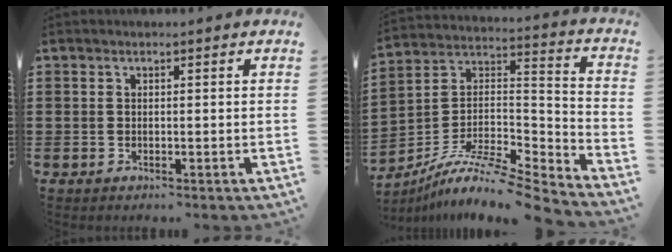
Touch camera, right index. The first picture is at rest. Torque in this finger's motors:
{"motor_torque": [0.57, 0.81, -0.03, -0.05]}